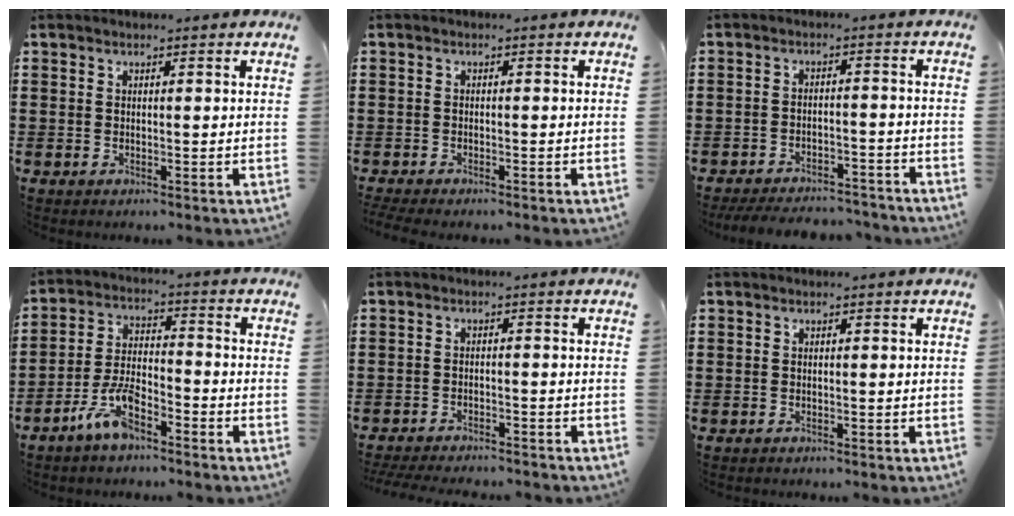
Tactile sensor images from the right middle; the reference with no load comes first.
{"total": 1.0, "force": [-1.0, 0.0, 0.3], "torque": [-0.008, -0.006, -0.017]}
{"total": 4.5, "force": [-4.4, 0.5, 0.7], "torque": [-0.019, 0.001, -0.091]}
{"total": 7.2, "force": [-5.0, 2.3, 4.6], "torque": [-0.107, 0.003, -0.096]}
{"total": 2.8, "force": [-2.8, 0.1, 0.4], "torque": [-0.010, -0.004, -0.057]}
{"total": 0.6, "force": [-0.4, 0.4, -0.1], "torque": [0.000, 0.002, -0.010]}